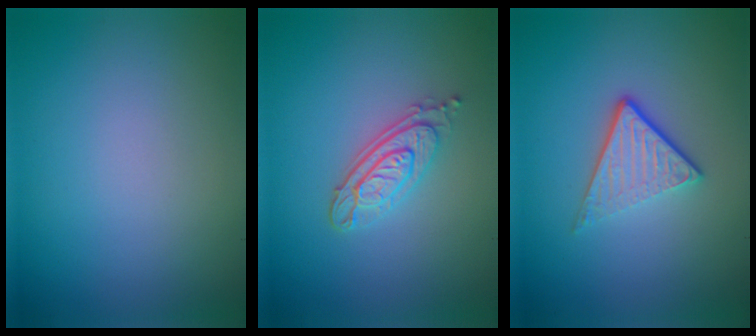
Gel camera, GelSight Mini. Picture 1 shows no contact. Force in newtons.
{"total": 3.3, "press": 2.7, "slide": 1.9}
{"total": 3.5, "press": 2.5, "slide": 2.5}